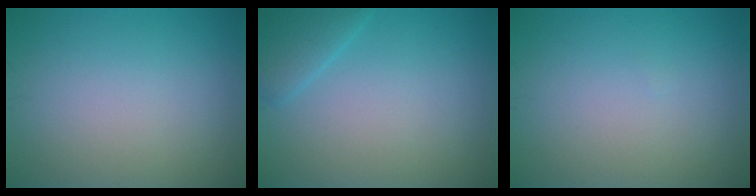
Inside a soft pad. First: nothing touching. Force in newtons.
{"total": 2.2, "press": 2.2, "slide": 0.1}
{"total": 0.0}